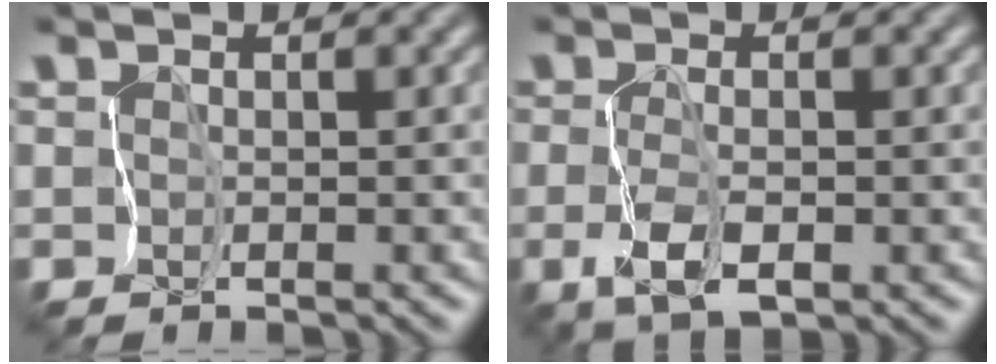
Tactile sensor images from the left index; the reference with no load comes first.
{"total": 3.1, "force": [-1.2, 1.2, 2.6], "torque": [-0.056, -0.008, -0.020]}